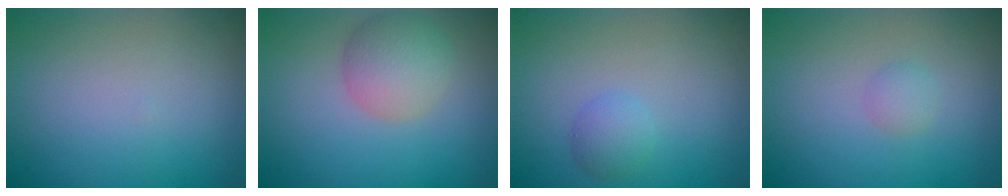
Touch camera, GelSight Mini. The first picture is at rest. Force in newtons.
{"total": 4.1, "press": 4.1, "slide": 0.3}
{"total": 1.7, "press": 1.7, "slide": 0.0}
{"total": 1.0, "press": 1.0, "slide": 0.1}